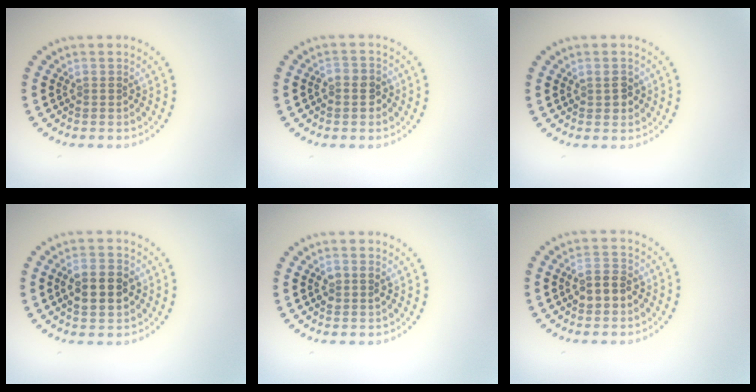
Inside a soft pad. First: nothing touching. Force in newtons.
{"total": 2.0, "press": 1.9, "slide": 0.5}
{"total": 1.5, "press": 1.5, "slide": 0.3}
{"total": 4.5, "press": 4.5, "slide": 0.1}
{"total": 1.4, "press": 1.4, "slide": 0.2}
{"total": 2.9, "press": 2.9, "slide": 0.4}